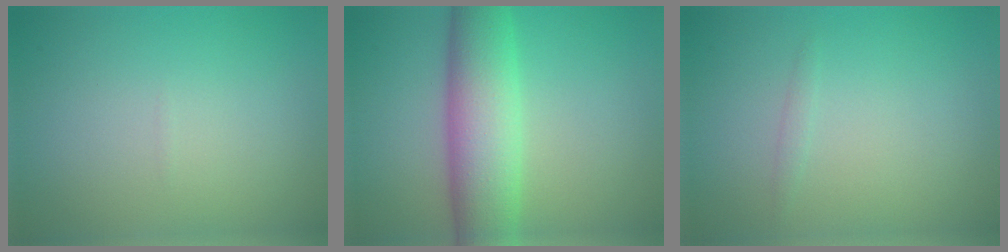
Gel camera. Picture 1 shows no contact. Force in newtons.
{"total": 7.9, "press": 7.9, "slide": 0.2}
{"total": 0.5, "press": 0.5, "slide": 0.0}